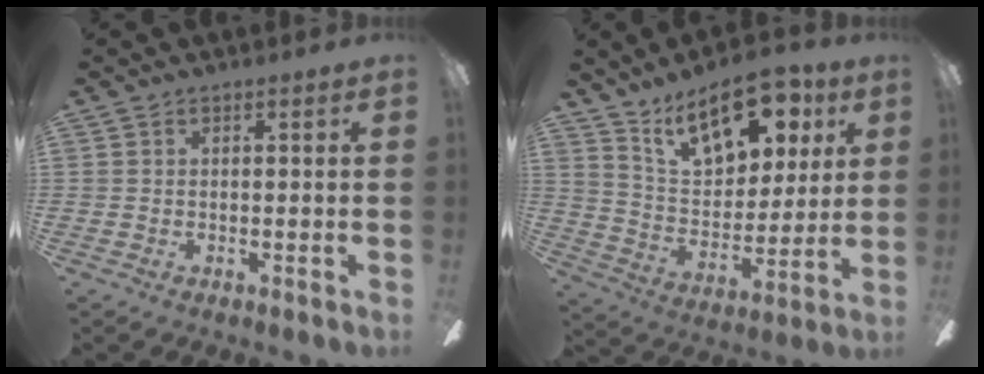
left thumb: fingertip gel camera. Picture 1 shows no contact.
{"total": 18.5, "force": [11.6, 9.5, 10.8], "torque": [-0.165, -0.056, 0.204]}